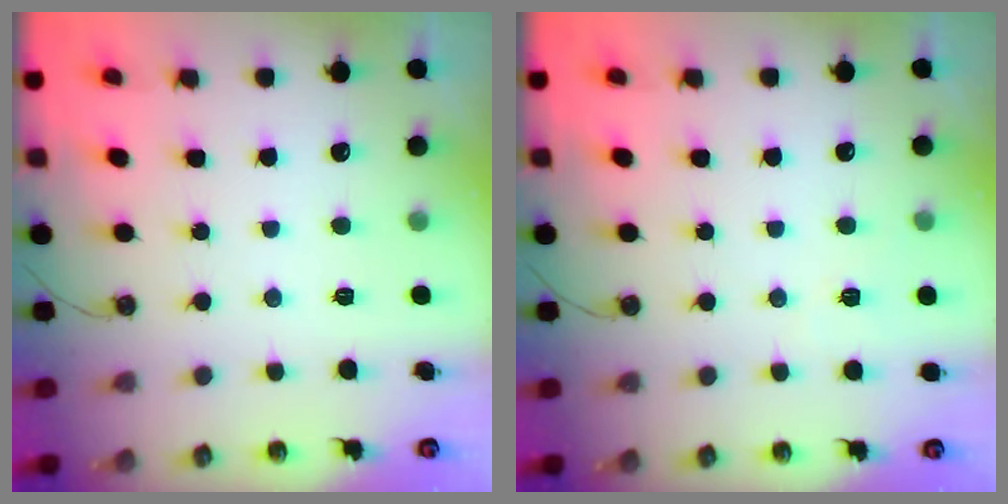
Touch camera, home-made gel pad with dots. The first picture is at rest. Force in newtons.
{"total": 3.5, "press": 3.0, "slide": 1.9}